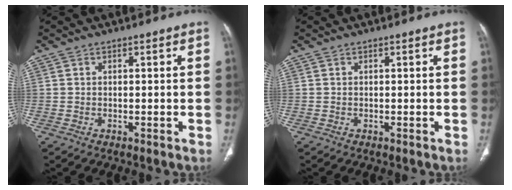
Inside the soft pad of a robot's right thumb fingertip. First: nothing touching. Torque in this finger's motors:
{"motor_torque": [0.00, 0.00, 0.00, 0.00, 0.00]}